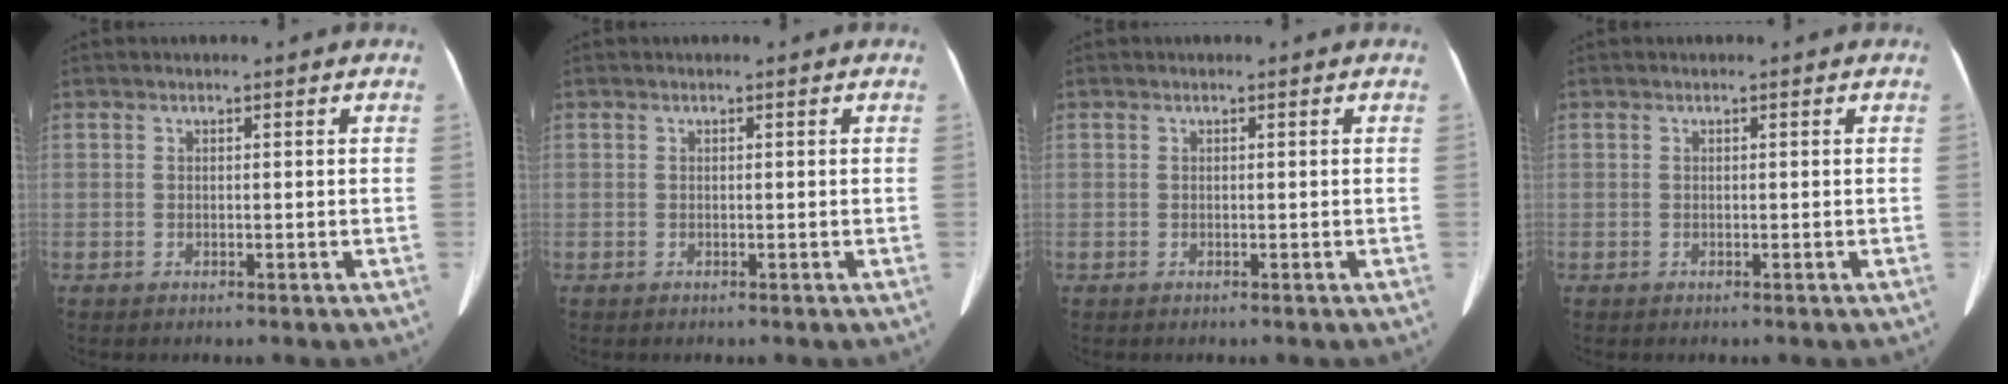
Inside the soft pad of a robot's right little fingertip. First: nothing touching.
{"total": 0.0}
{"total": 0.0}
{"total": 0.0}